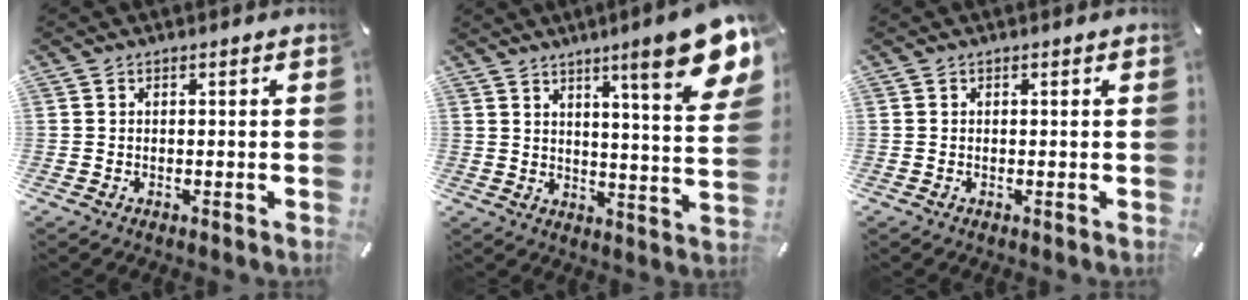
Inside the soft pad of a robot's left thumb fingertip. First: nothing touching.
{"total": 16.0, "force": [9.5, 2.3, 12.6], "torque": [-0.181, -0.063, 0.143]}
{"total": 0.0}